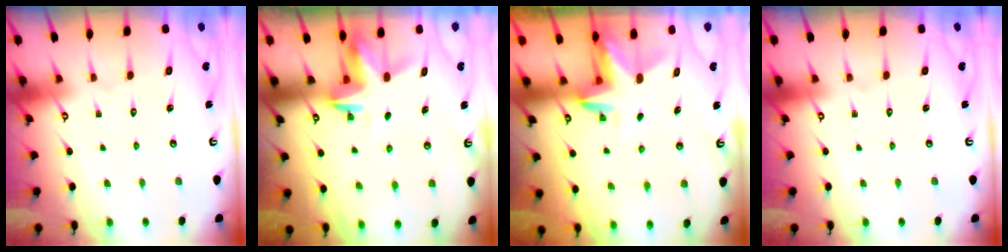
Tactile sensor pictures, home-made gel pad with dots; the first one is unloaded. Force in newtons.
{"total": 3.6, "press": 3.6, "slide": 0.2}
{"total": 3.1, "press": 3.1, "slide": 0.2}
{"total": 0.0}